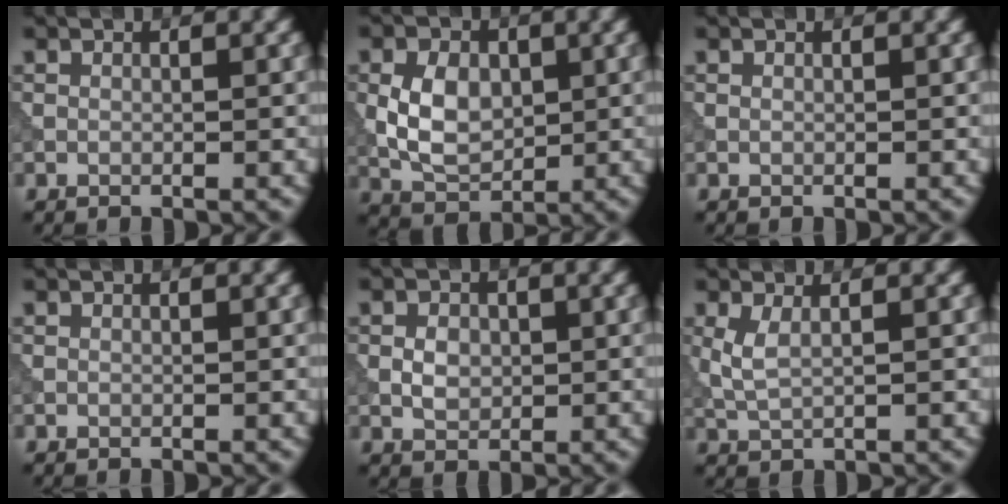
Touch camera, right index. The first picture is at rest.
{"total": 5.0, "force": [0.2, 3.5, 3.6], "torque": [-0.075, -0.001, 0.006]}
{"total": 0.0}
{"total": 0.0}
{"total": 2.2, "force": [0.0, 1.7, 1.4], "torque": [-0.025, 0.000, -0.001]}
{"total": 2.0, "force": [0.6, 0.7, 1.8], "torque": [-0.044, -0.001, 0.015]}